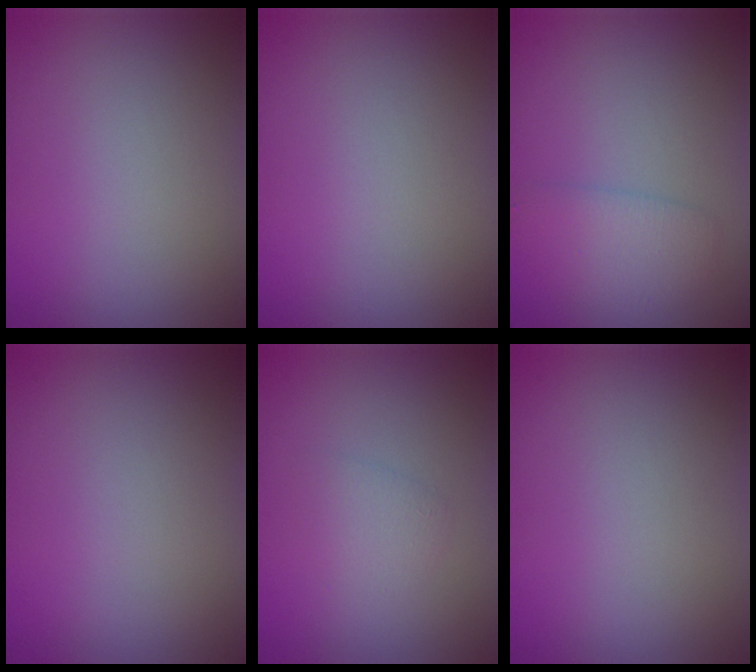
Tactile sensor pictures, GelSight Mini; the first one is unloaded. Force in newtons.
{"total": 0.0}
{"total": 2.7, "press": 2.7, "slide": 0.1}
{"total": 0.0}
{"total": 1.5, "press": 1.5, "slide": 0.1}
{"total": 0.0}